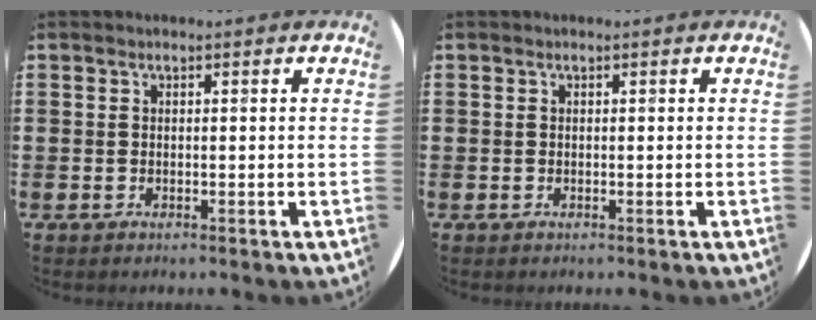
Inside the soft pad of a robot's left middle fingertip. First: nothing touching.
{"total": 0.0}